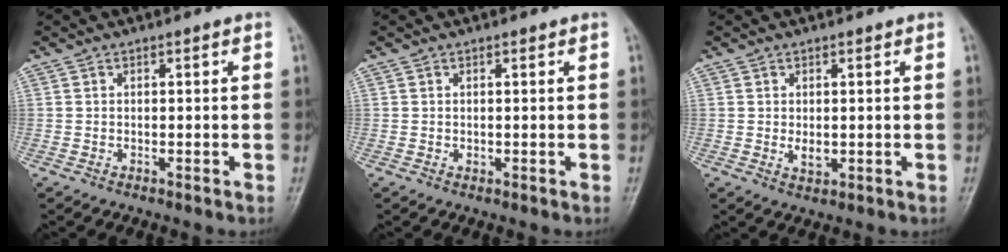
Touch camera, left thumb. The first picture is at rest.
{"total": 0.7, "force": [0.3, 0.5, 0.4], "torque": [-0.003, -0.001, 0.004]}
{"total": 2.3, "force": [0.3, 1.5, 1.8], "torque": [-0.025, -0.007, 0.009]}